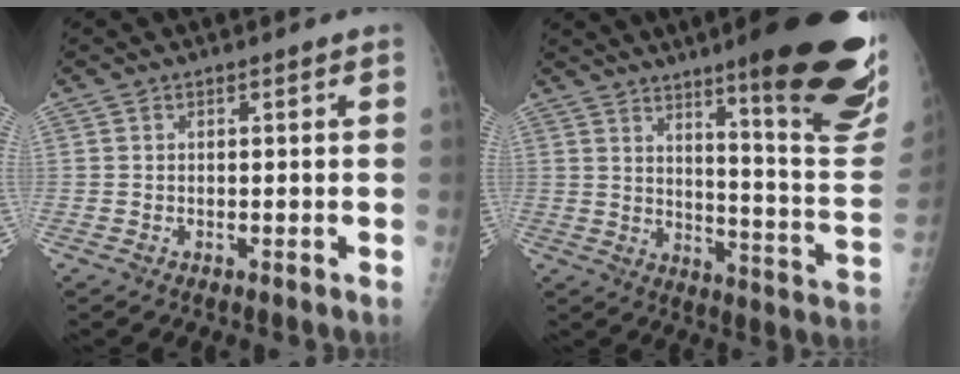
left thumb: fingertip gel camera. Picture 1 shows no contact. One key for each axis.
{"total": 25.7, "fx": 14.9, "fy": 4.0, "fz": 20.6, "tx": -0.226, "ty": -0.074, "tz": 0.211}